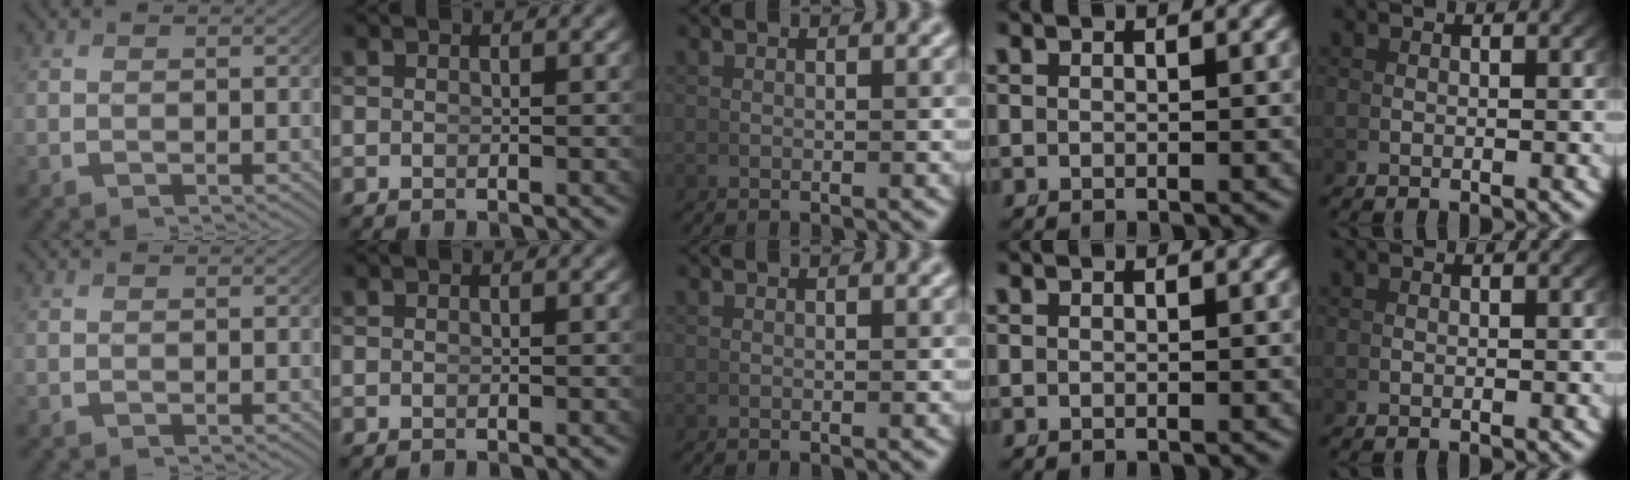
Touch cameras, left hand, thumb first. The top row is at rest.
{}